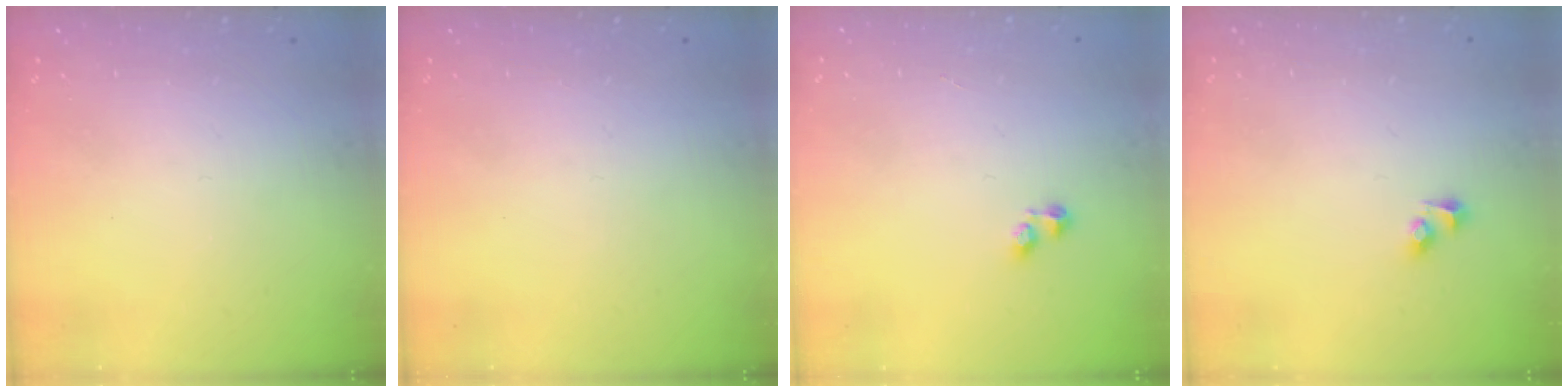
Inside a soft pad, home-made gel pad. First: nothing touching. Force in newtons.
{"total": 0.0}
{"total": 1.2, "press": 1.0, "slide": 0.6}
{"total": 2.7, "press": 2.4, "slide": 1.1}